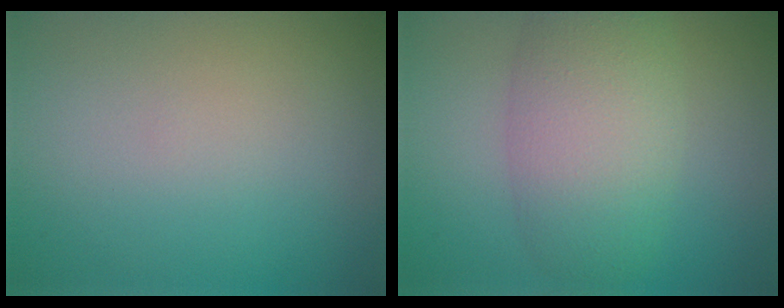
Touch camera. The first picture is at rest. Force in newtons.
{"total": 6.3, "press": 6.3, "slide": 0.3}